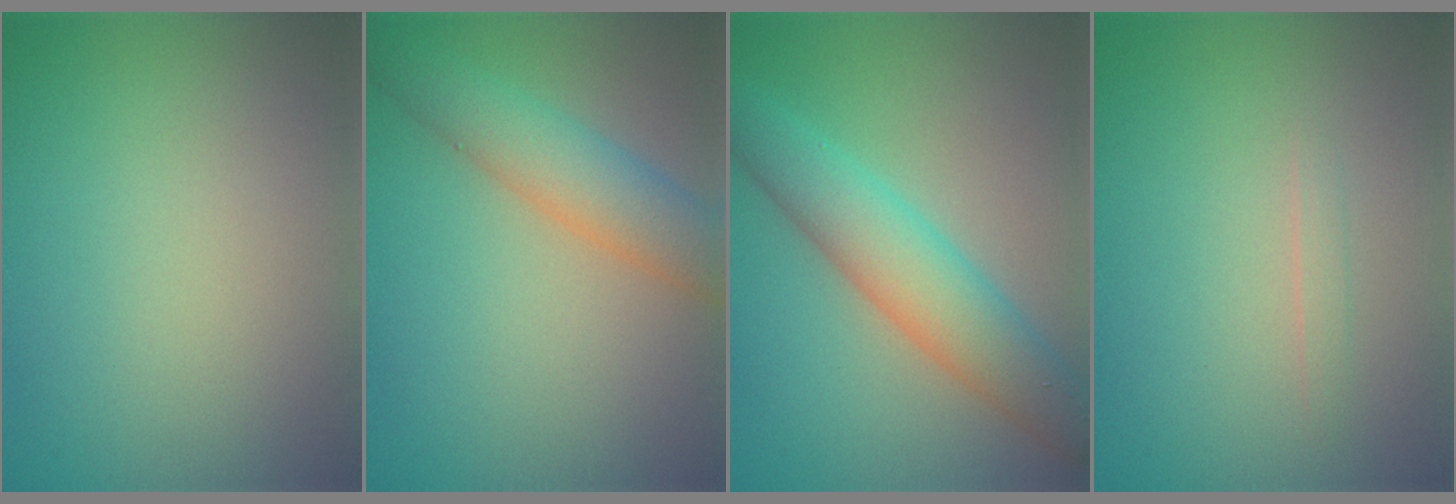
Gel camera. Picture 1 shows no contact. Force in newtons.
{"total": 5.0, "press": 5.0, "slide": 0.1}
{"total": 6.0, "press": 6.0, "slide": 0.1}
{"total": 0.7, "press": 0.7, "slide": 0.1}